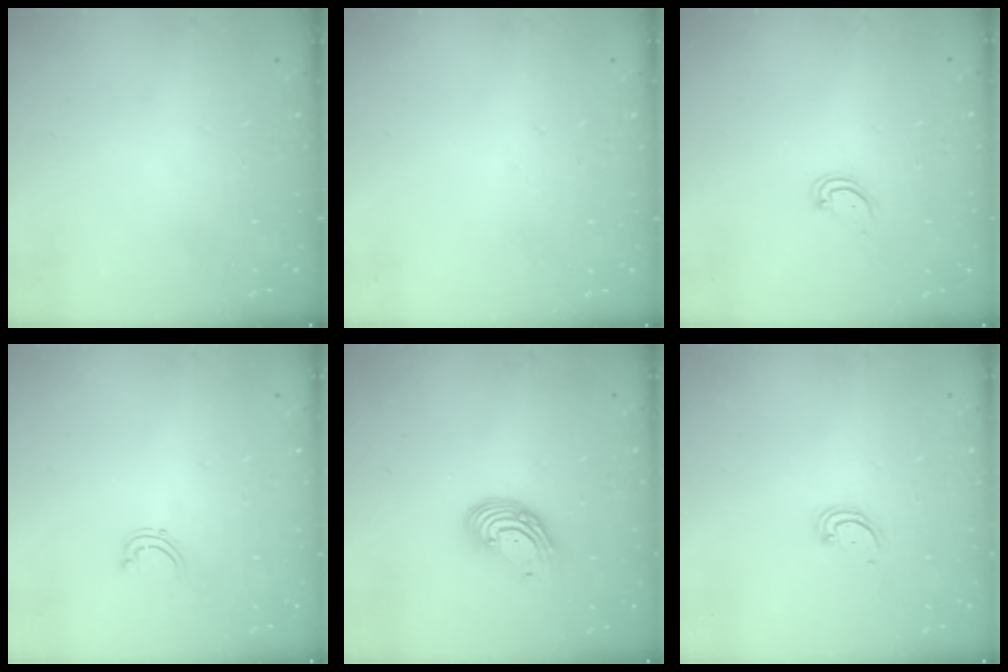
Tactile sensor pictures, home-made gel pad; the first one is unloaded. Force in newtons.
{"total": 0.0}
{"total": 3.7, "press": 3.7, "slide": 0.4}
{"total": 3.3, "press": 3.3, "slide": 0.3}
{"total": 8.9, "press": 8.8, "slide": 0.8}
{"total": 2.4, "press": 2.4, "slide": 0.2}